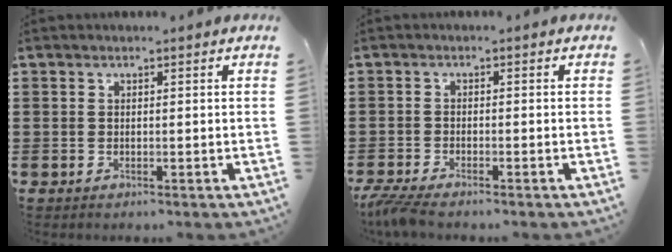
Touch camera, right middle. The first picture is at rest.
{"total": 2.9, "force": [-2.5, 0.1, 1.4], "torque": [-0.045, -0.012, -0.053]}